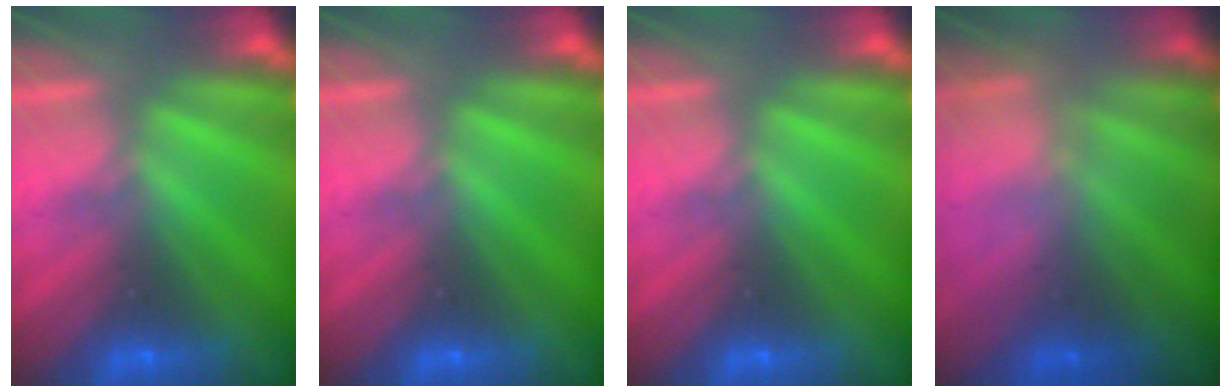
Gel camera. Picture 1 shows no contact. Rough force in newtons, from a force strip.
{"total": 0.0}
{"total": 0.0}
{"total": 9.1}